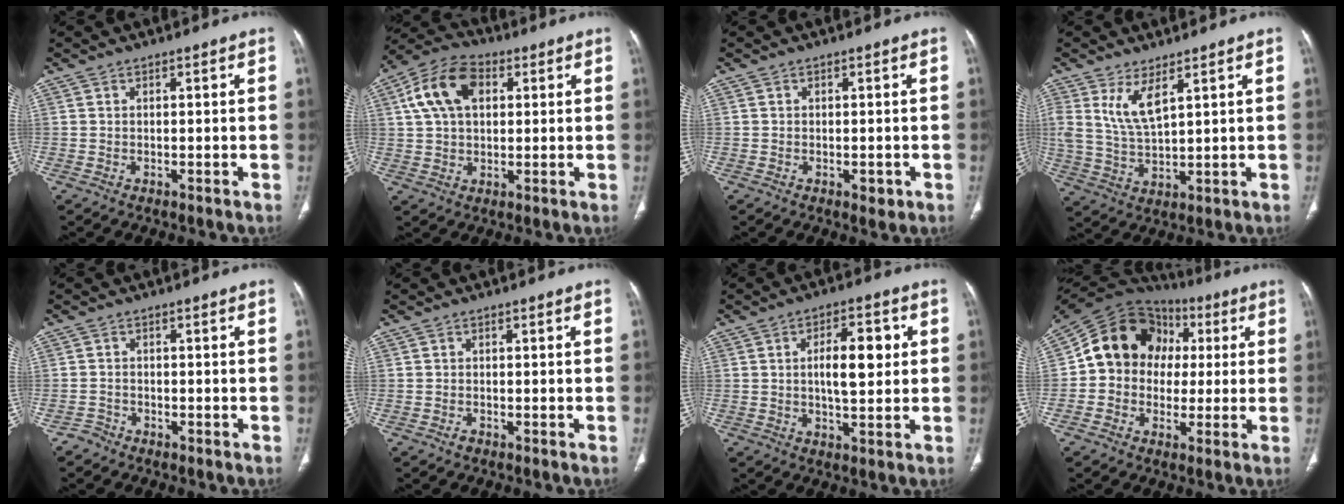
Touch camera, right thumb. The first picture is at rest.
{"total": 12.1, "force": [3.5, 7.8, 8.6], "torque": [-0.156, 0.019, 0.058]}
{"total": 1.7, "force": [-0.6, 1.1, 1.1], "torque": [-0.006, 0.000, -0.005]}
{"total": 7.0, "force": [3.7, 2.4, 5.4], "torque": [-0.109, -0.024, 0.085]}
{"total": 1.7, "force": [-1.4, 0.9, -0.4], "torque": [0.006, 0.004, -0.030]}
{"total": 0.9, "force": [-0.6, 0.6, 0.3], "torque": [-0.004, 0.001, -0.013]}
{"total": 8.8, "force": [1.4, 3.7, 7.9], "torque": [-0.111, 0.003, 0.022]}
{"total": 15.9, "force": [1.8, 13.7, 7.9], "torque": [-0.103, 0.039, 0.025]}